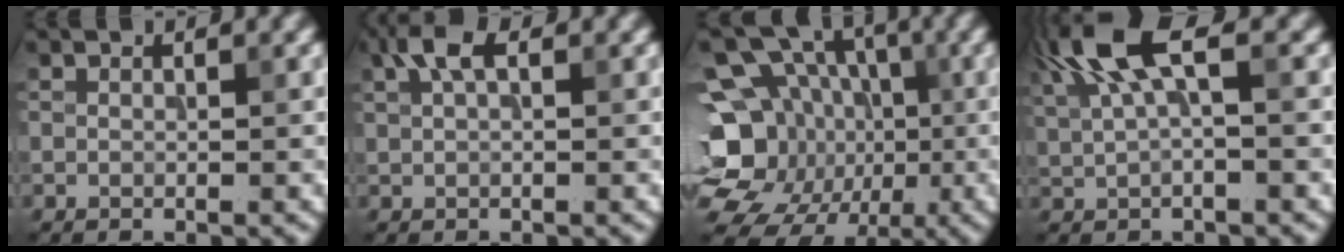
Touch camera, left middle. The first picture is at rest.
{"total": 2.6, "force": [1.2, 1.1, 2.0], "torque": [-0.041, 0.008, 0.021]}
{"total": 18.1, "force": [-1.7, 16.3, 7.8], "torque": [-0.197, 0.009, -0.041]}
{"total": 6.0, "force": [2.5, 1.9, 5.1], "torque": [-0.109, 0.014, 0.044]}